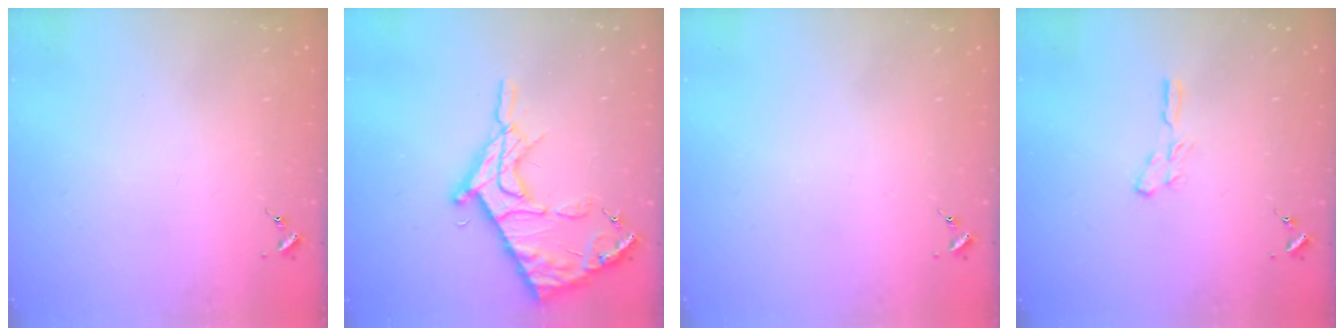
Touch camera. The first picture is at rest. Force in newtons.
{"total": 16.8, "press": 16.8, "slide": 1.3}
{"total": 0.0}
{"total": 4.3, "press": 4.3, "slide": 0.5}